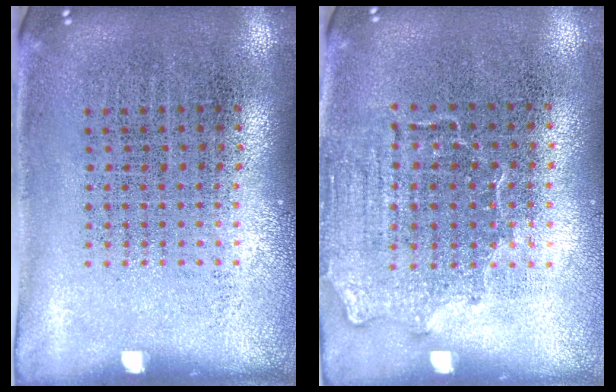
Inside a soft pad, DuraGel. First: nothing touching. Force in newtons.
{"total": 1.4, "press": 1.2, "slide": 0.7}